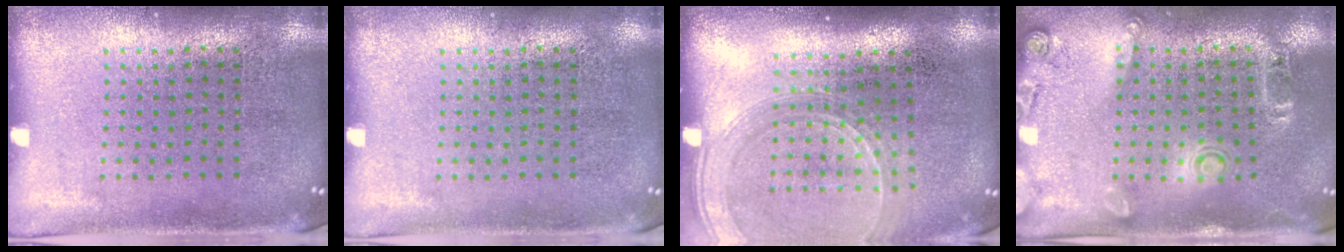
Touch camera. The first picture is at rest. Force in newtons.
{"total": 0.0}
{"total": 1.7, "press": 1.5, "slide": 0.7}
{"total": 1.7, "press": 1.2, "slide": 1.2}